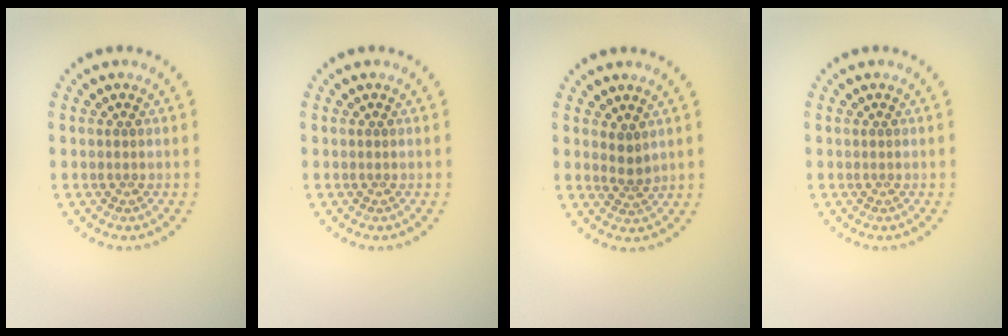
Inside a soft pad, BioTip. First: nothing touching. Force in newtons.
{"total": 0.0}
{"total": 1.6, "press": 1.3, "slide": 0.8}
{"total": 0.0}